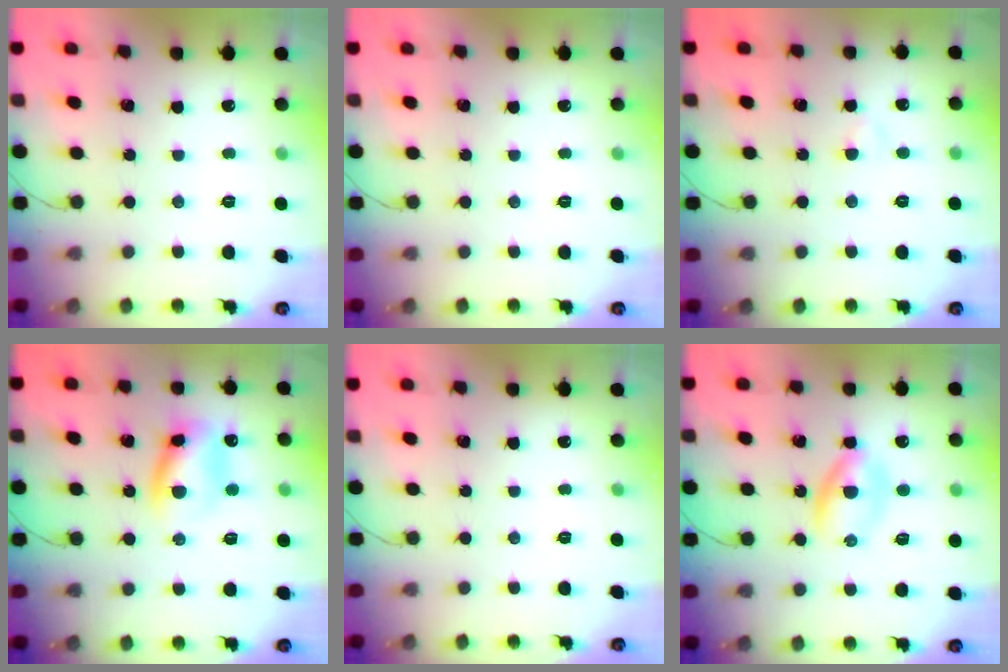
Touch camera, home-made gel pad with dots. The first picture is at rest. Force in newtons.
{"total": 0.0}
{"total": 2.3, "press": 2.1, "slide": 1.0}
{"total": 10.7, "press": 10.6, "slide": 1.6}
{"total": 0.0}
{"total": 3.7, "press": 3.5, "slide": 1.1}